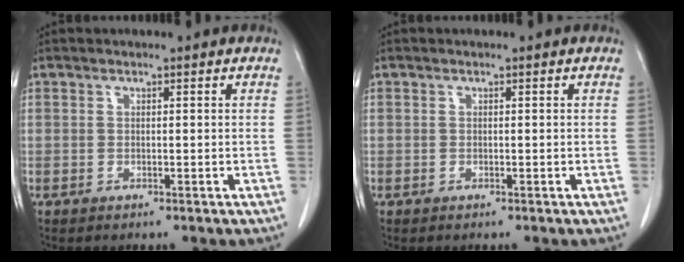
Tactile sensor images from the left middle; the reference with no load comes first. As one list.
[{"total": 0.0}]